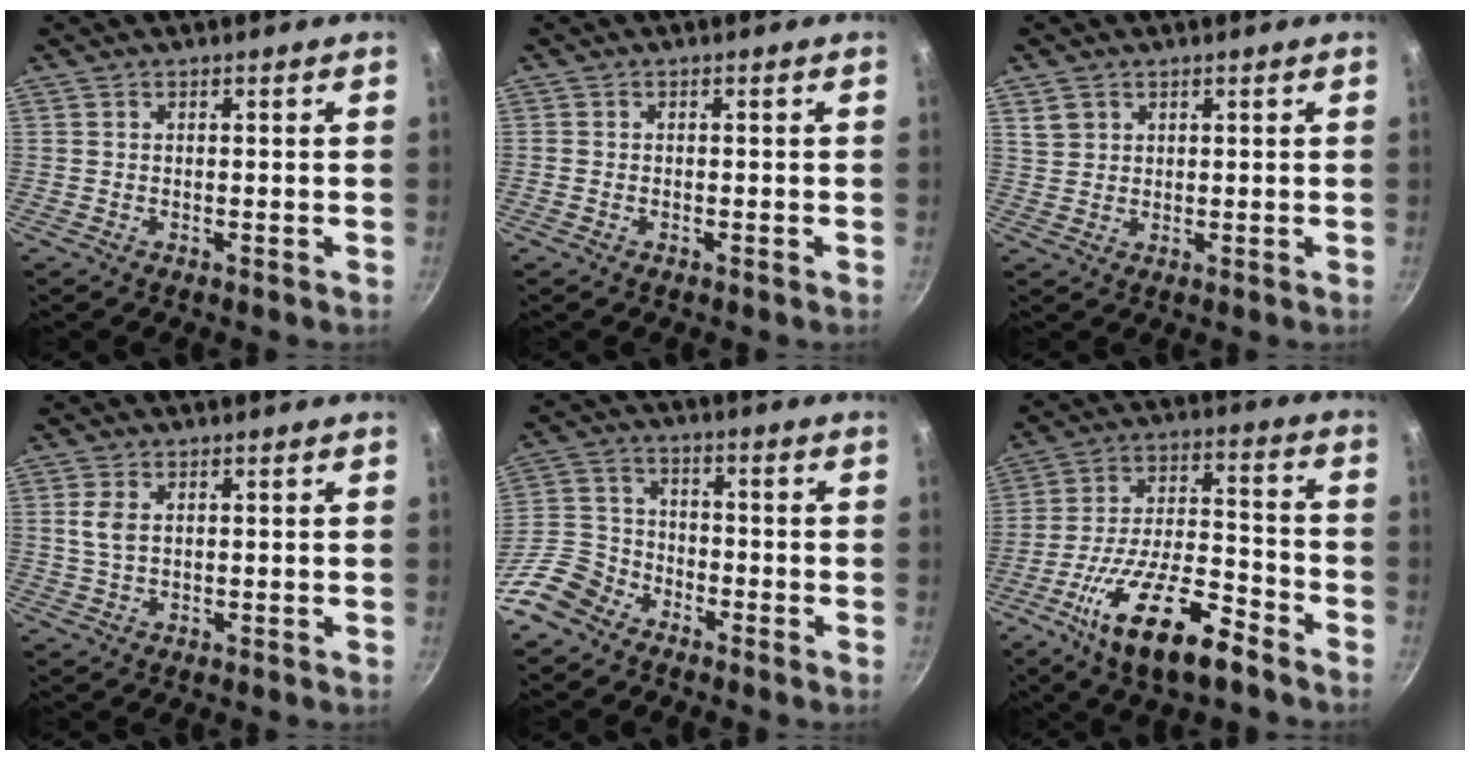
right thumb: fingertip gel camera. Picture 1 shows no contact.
{"total": 0.5, "force": [-0.4, 0.3, 0.2], "torque": [-0.007, 0.003, -0.009]}
{"total": 3.3, "force": [1.6, 2.6, 1.2], "torque": [-0.012, 0.001, 0.034]}
{"total": 3.6, "force": [0.9, 2.1, 2.7], "torque": [-0.056, -0.001, 0.017]}
{"total": 9.7, "force": [-6.6, 6.3, 3.4], "torque": [-0.052, 0.060, -0.147]}
{"total": 18.2, "force": [-10.5, 6.4, 13.4], "torque": [-0.231, 0.049, -0.192]}